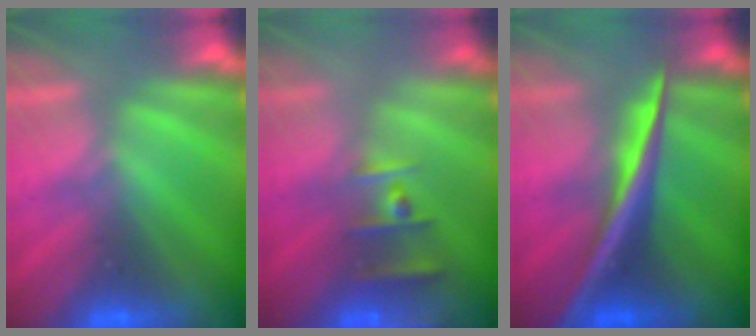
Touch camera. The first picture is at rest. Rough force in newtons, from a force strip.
{"total": 2.4}
{"total": 2.6}